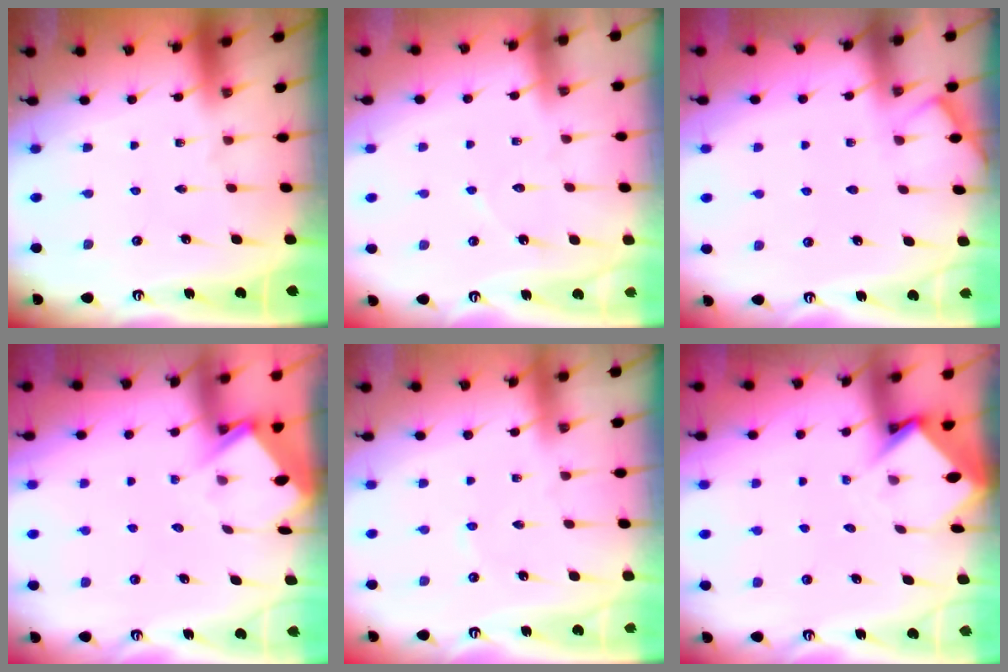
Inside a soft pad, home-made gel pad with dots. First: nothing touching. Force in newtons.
{"total": 4.8, "press": 4.8, "slide": 0.4}
{"total": 3.6, "press": 3.6, "slide": 0.6}
{"total": 3.9, "press": 3.9, "slide": 0.4}
{"total": 1.3, "press": 1.3, "slide": 0.2}
{"total": 3.8, "press": 3.8, "slide": 0.3}